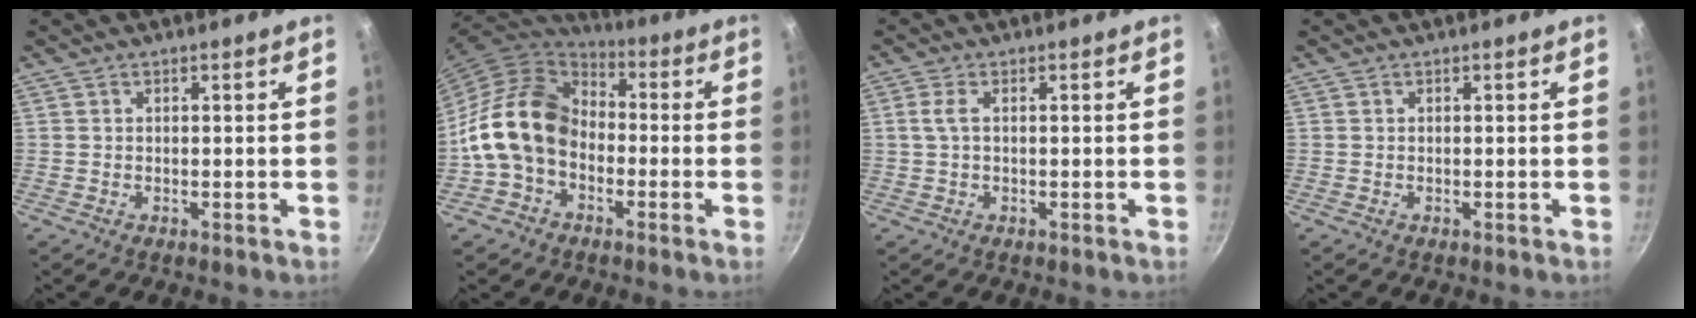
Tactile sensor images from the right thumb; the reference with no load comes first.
{"total": 15.9, "force": [-2.8, 12.0, 10.1], "torque": [-0.156, 0.046, -0.070]}
{"total": 2.5, "force": [0.3, 1.1, 2.2], "torque": [-0.053, 0.006, 0.004]}
{"total": 0.0}